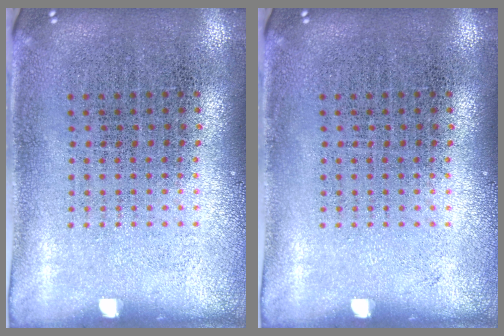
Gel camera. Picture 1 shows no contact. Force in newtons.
{"total": 0.0}